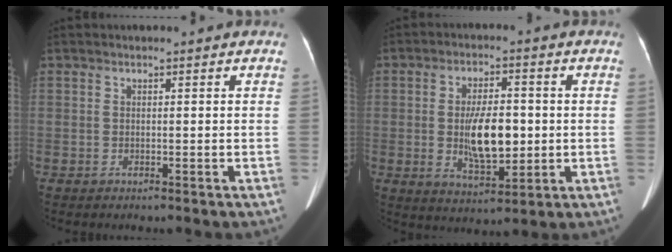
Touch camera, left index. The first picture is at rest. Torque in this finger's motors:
{"motor_torque": [1.67, 0.09, 0.95, 0.21]}